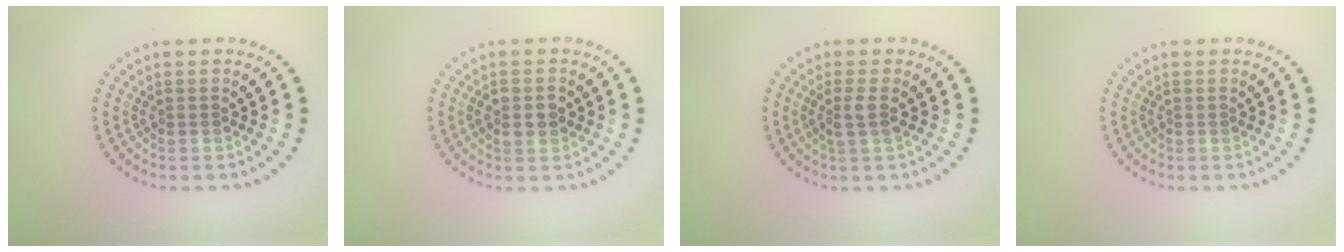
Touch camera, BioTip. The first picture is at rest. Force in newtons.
{"total": 2.4, "press": 2.4, "slide": 0.2}
{"total": 1.6, "press": 1.3, "slide": 0.9}
{"total": 0.0}